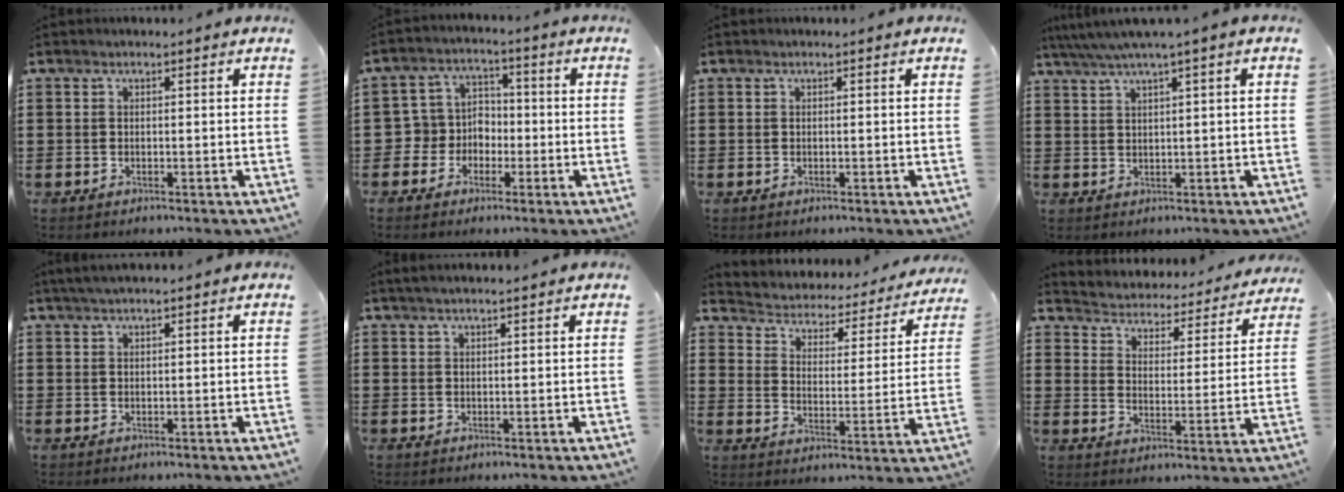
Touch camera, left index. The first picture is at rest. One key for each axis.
{"total": 5.0, "fx": -1.7, "fy": 4.6, "fz": 0.9, "tx": -0.045, "ty": 0.005, "tz": -0.039}
{"total": 0.0}
{"total": 2.8, "fx": 1.4, "fy": -0.2, "fz": 2.4, "tx": -0.048, "ty": 0.001, "tz": 0.024}
{"total": 1.5, "fx": 1.2, "fy": 0.1, "fz": 0.9, "tx": -0.017, "ty": 0.002, "tz": 0.022}
{"total": 1.5, "fx": 1.3, "fy": 0.0, "fz": 0.9, "tx": -0.018, "ty": 0.001, "tz": 0.024}
{"total": 2.4, "fx": 2.3, "fy": 0.7, "fz": 0.1, "tx": -0.022, "ty": -0.028, "tz": 0.027}
{"total": 3.2, "fx": 3.2, "fy": 0.1, "fz": -0.3, "tx": -0.018, "ty": -0.037, "tz": 0.045}